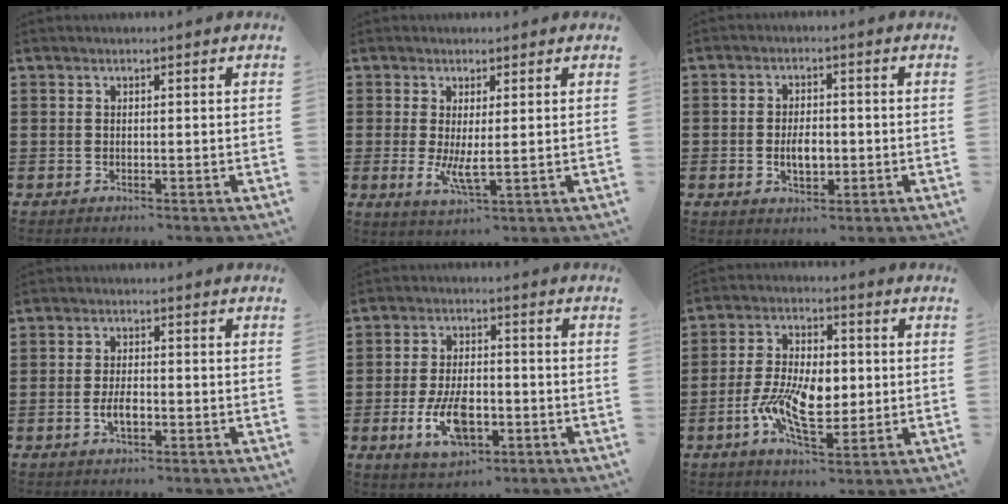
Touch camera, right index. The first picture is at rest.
{"total": 4.5, "force": [0.1, 1.4, 4.3], "torque": [-0.078, -0.009, 0.002]}
{"total": 4.1, "force": [-0.7, 2.4, 3.2], "torque": [-0.045, -0.003, -0.017]}
{"total": 3.3, "force": [-1.0, 1.5, 2.8], "torque": [-0.056, 0.001, -0.020]}
{"total": 8.8, "force": [-3.1, 4.4, 6.9], "torque": [-0.136, -0.002, -0.057]}
{"total": 10.6, "force": [-1.6, 5.4, 8.9], "torque": [-0.169, -0.001, -0.031]}